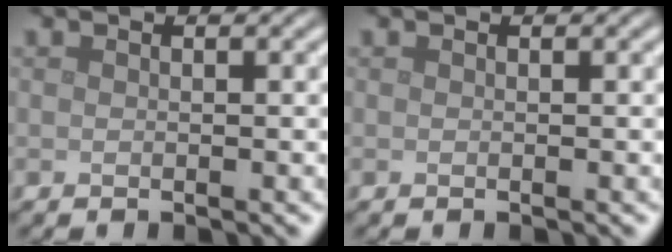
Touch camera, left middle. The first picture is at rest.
{"total": 0.0}